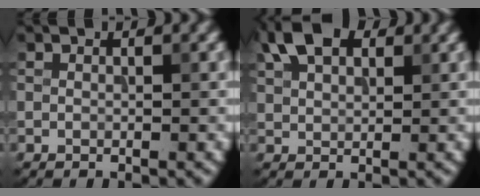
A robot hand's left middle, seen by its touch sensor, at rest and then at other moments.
{"total": 5.3, "force": [2.9, 3.0, 3.3], "torque": [-0.072, 0.014, 0.052]}